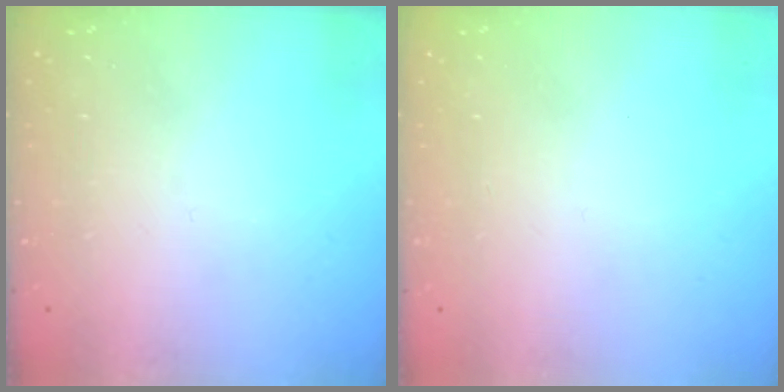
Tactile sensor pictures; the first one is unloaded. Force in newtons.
{"total": 1.5, "press": 1.5, "slide": 0.1}